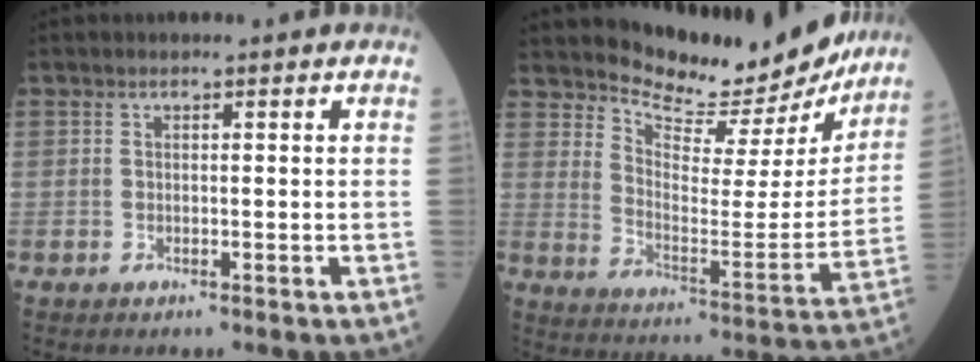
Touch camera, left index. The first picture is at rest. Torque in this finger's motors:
{"motor_torque": [0.88, -1.26, 0.11, 0.10]}